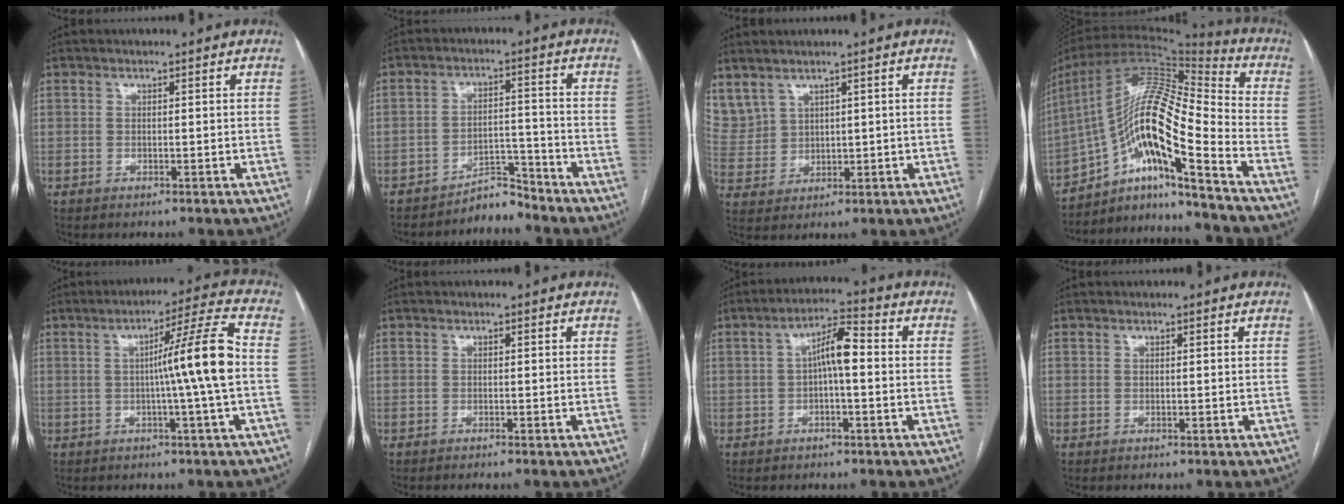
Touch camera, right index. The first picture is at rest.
{"total": 4.1, "force": [-4.1, 0.6, -0.4], "torque": [0.015, 0.013, -0.065]}
{"total": 8.9, "force": [5.5, 6.1, 3.3], "torque": [-0.104, 0.024, 0.139]}
{"total": 19.7, "force": [-10.6, 1.9, 16.5], "torque": [-0.320, 0.015, -0.184]}
{"total": 9.8, "force": [-0.5, -2.0, 9.6], "torque": [-0.145, 0.008, -0.004]}
{"total": 0.9, "force": [-0.7, -0.3, 0.4], "torque": [-0.005, 0.004, -0.013]}
{"total": 5.8, "force": [-0.1, 1.3, 5.6], "torque": [-0.097, 0.023, -0.003]}
{"total": 0.0}